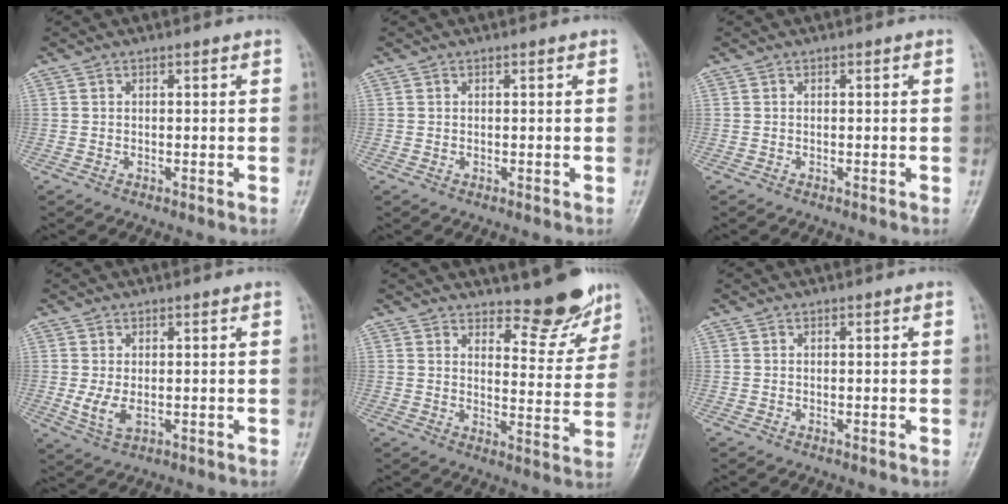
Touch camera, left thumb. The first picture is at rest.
{"total": 0.6, "force": [0.3, 0.3, 0.4], "torque": [-0.007, 0.000, 0.005]}
{"total": 0.0}
{"total": 4.5, "force": [0.3, 2.5, 3.7], "torque": [-0.072, -0.011, 0.012]}
{"total": 9.8, "force": [8.4, 3.3, 3.9], "torque": [-0.024, -0.076, 0.115]}
{"total": 0.0}